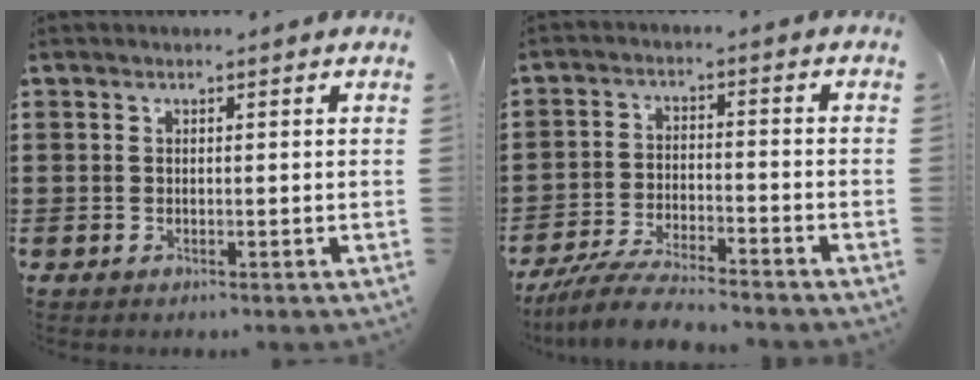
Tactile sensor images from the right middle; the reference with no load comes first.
{"total": 6.1, "force": [-5.6, 0.4, 2.3], "torque": [-0.056, -0.007, -0.110]}